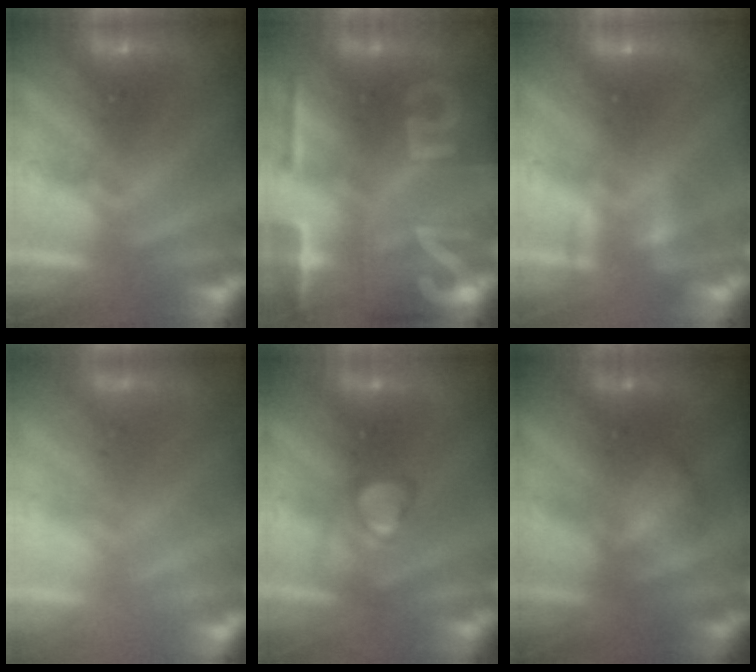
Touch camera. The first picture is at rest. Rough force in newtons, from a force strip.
{"total": 7.1}
{"total": 2.1}
{"total": 2.1}
{"total": 2.8}
{"total": 2.0}